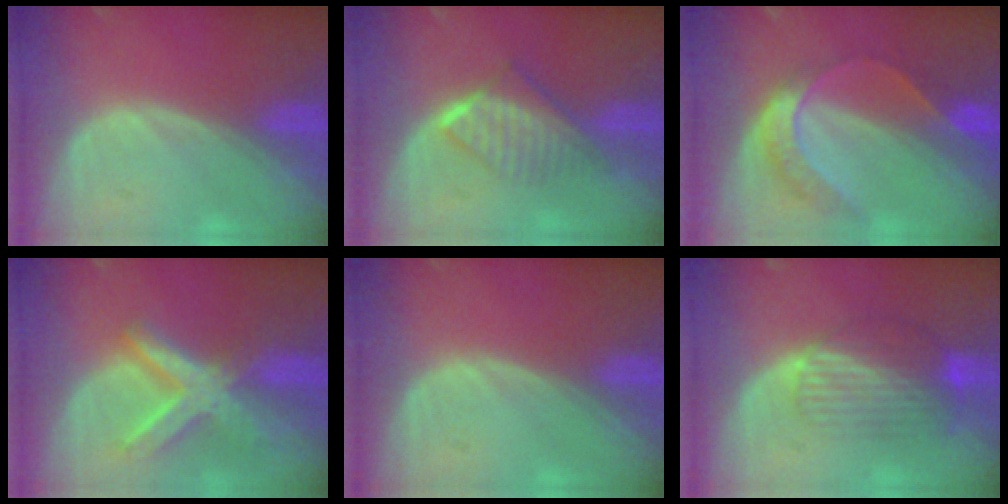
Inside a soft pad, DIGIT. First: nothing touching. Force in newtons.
{"total": 6.4, "press": 5.6, "slide": 3.2}
{"total": 7.6, "press": 6.4, "slide": 4.2}
{"total": 8.3, "press": 7.2, "slide": 4.2}
{"total": 0.0}
{"total": 8.4, "press": 7.2, "slide": 4.4}